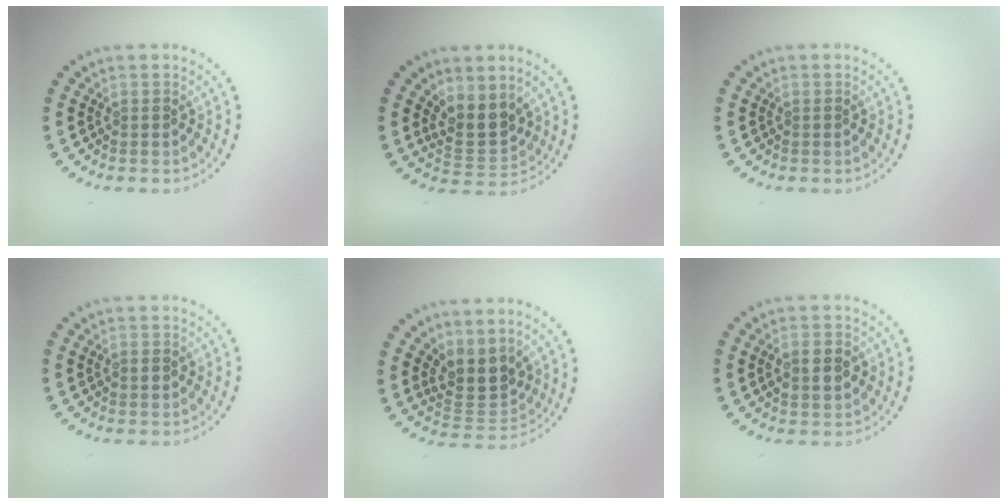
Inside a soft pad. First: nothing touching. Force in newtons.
{"total": 3.5, "press": 3.1, "slide": 1.7}
{"total": 0.0}
{"total": 1.1, "press": 1.1, "slide": 0.1}
{"total": 3.4, "press": 2.9, "slide": 1.8}
{"total": 3.2, "press": 3.2, "slide": 0.5}